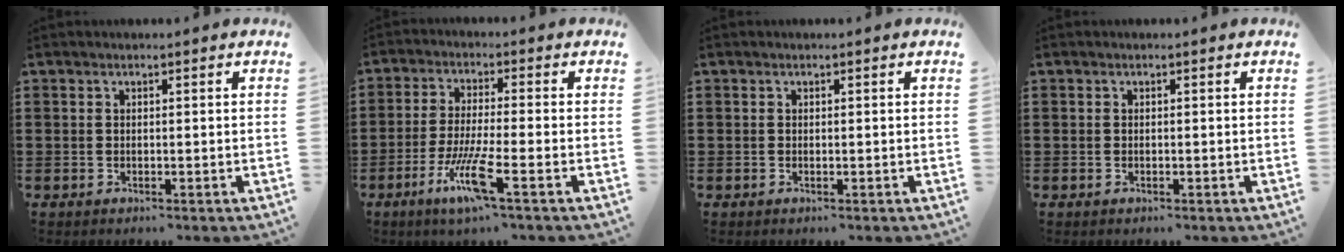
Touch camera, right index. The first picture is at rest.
{"total": 8.4, "force": [-4.0, 0.8, 7.4], "torque": [-0.157, -0.015, -0.078]}
{"total": 0.0}
{"total": 0.0}